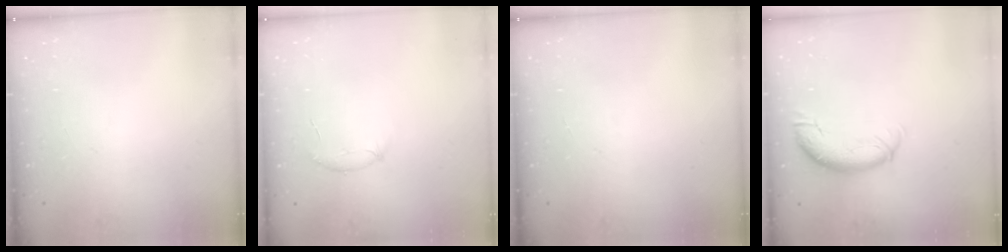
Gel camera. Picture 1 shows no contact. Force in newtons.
{"total": 6.9, "press": 6.7, "slide": 1.6}
{"total": 0.0}
{"total": 9.8, "press": 9.6, "slide": 1.9}